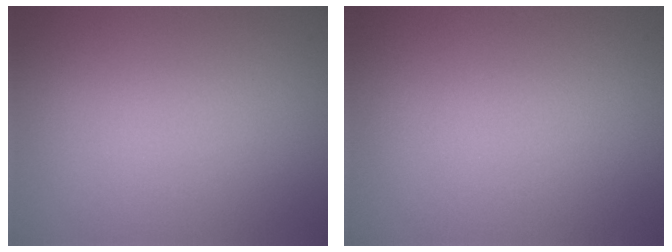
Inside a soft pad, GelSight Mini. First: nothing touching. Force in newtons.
{"total": 0.0}